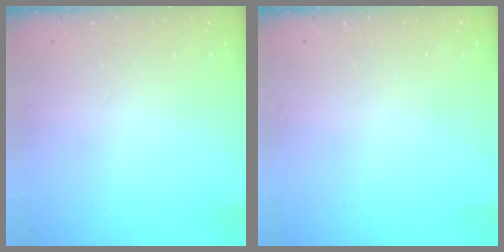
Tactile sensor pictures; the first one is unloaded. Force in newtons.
{"total": 0.0}